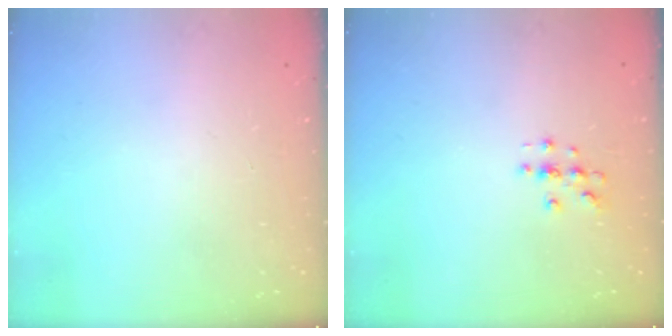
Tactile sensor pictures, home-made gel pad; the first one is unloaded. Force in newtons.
{"total": 3.0, "press": 3.0, "slide": 0.3}